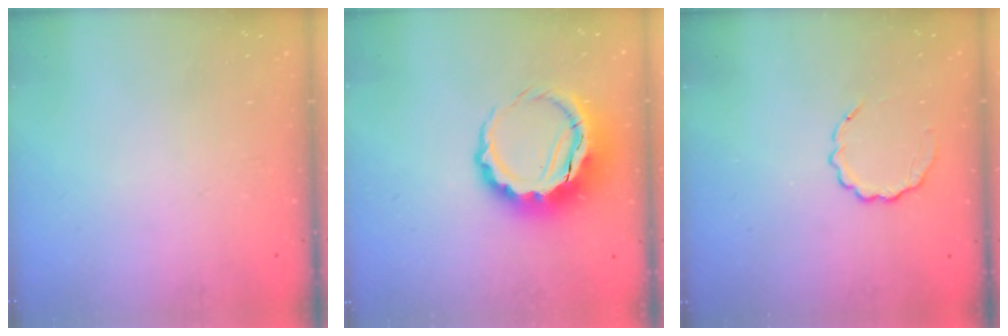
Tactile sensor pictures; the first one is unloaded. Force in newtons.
{"total": 8.2, "press": 7.9, "slide": 2.0}
{"total": 5.4, "press": 5.2, "slide": 1.5}